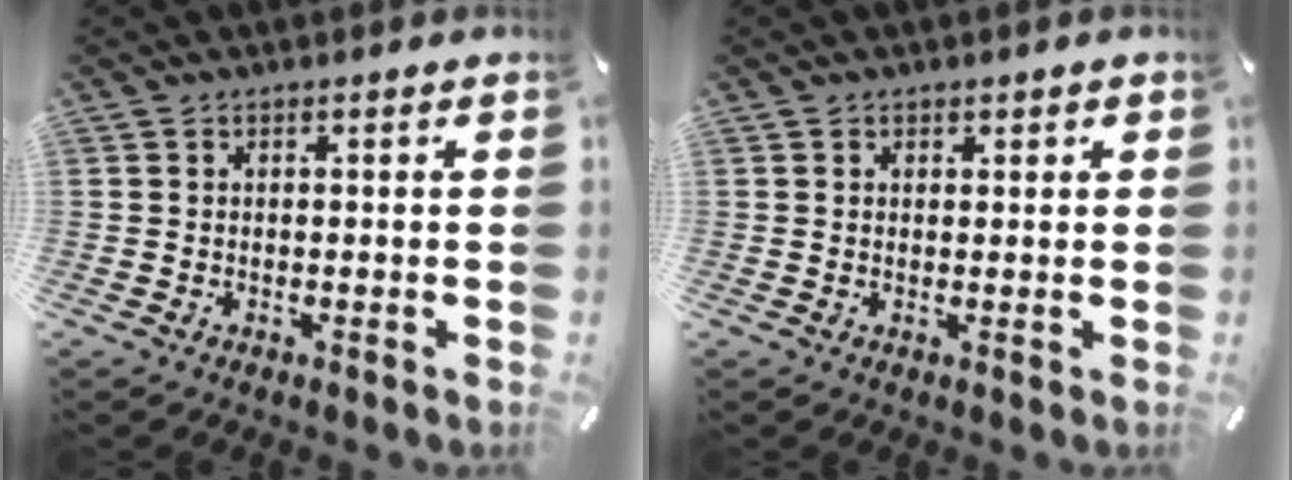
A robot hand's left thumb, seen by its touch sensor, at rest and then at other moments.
{"total": 1.0, "force": [0.6, 0.9, 0.1], "torque": [0.006, 0.000, 0.008]}